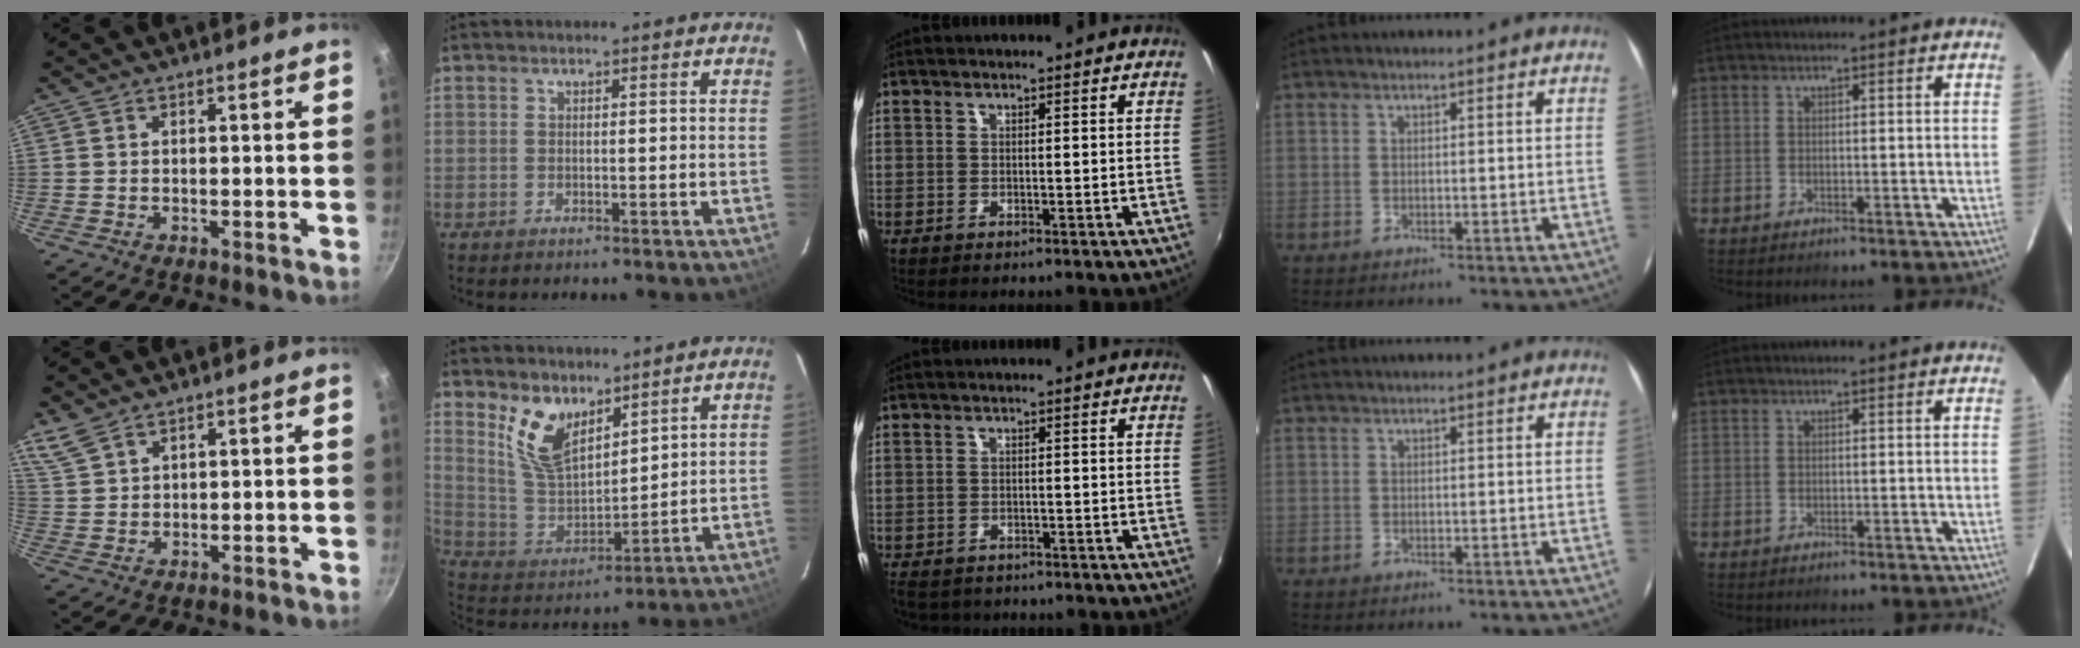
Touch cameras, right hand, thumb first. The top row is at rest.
{"thumb": {"total": 4.1, "force": [3.4, 1.3, 1.7], "torque": [-0.037, -0.007, 0.080]}, "index": {"total": 11.2, "force": [7.2, 5.5, 6.5], "torque": [-0.130, 0.000, 0.153]}, "middle": {"total": 5.3, "force": [-4.5, 2.4, 1.4], "torque": [-0.039, -0.013, -0.070]}}